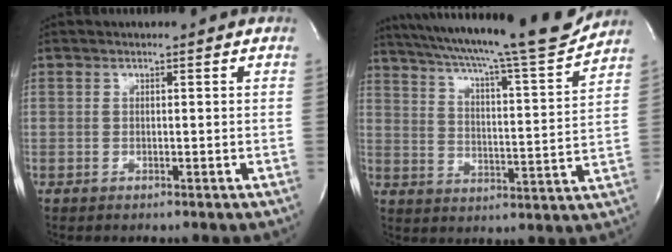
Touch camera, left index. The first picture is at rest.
{"total": 22.0, "force": [19.6, 0.1, 10.0], "torque": [-0.171, -0.034, 0.277]}